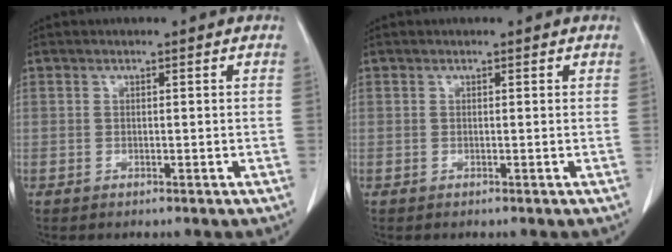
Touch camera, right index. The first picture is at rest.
{"total": 0.0}